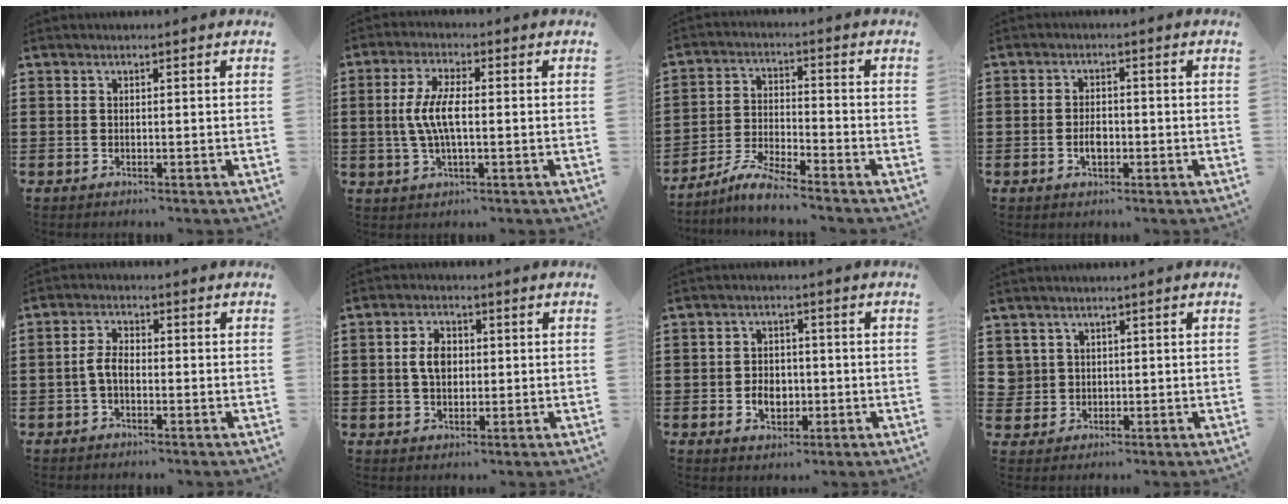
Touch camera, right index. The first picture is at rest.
{"total": 6.3, "force": [-0.4, 2.0, 6.0], "torque": [-0.136, -0.004, -0.017]}
{"total": 5.3, "force": [-5.0, 0.2, 1.9], "torque": [-0.053, -0.007, -0.101]}
{"total": 2.8, "force": [-0.8, 1.5, 2.3], "torque": [-0.043, 0.003, -0.014]}
{"total": 3.4, "force": [-1.0, 1.7, 2.8], "torque": [-0.074, -0.001, -0.026]}
{"total": 4.2, "force": [0.3, 2.7, 3.2], "torque": [-0.068, 0.012, 0.004]}
{"total": 4.0, "force": [-0.9, 3.0, 2.4], "torque": [-0.043, 0.002, -0.019]}
{"total": 2.4, "force": [0.6, 2.3, 0.2], "torque": [-0.015, 0.011, 0.010]}